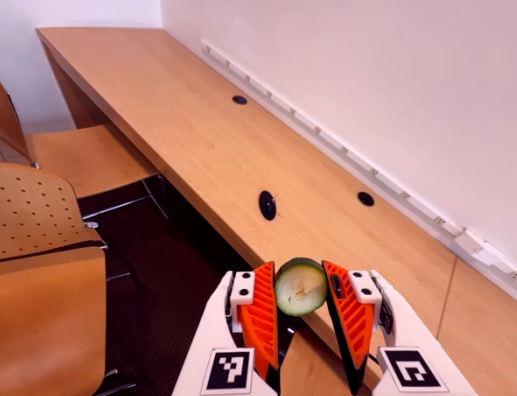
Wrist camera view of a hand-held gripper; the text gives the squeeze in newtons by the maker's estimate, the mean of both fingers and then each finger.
{"total": 10.2, "left": 10.9, "right": 9.5}